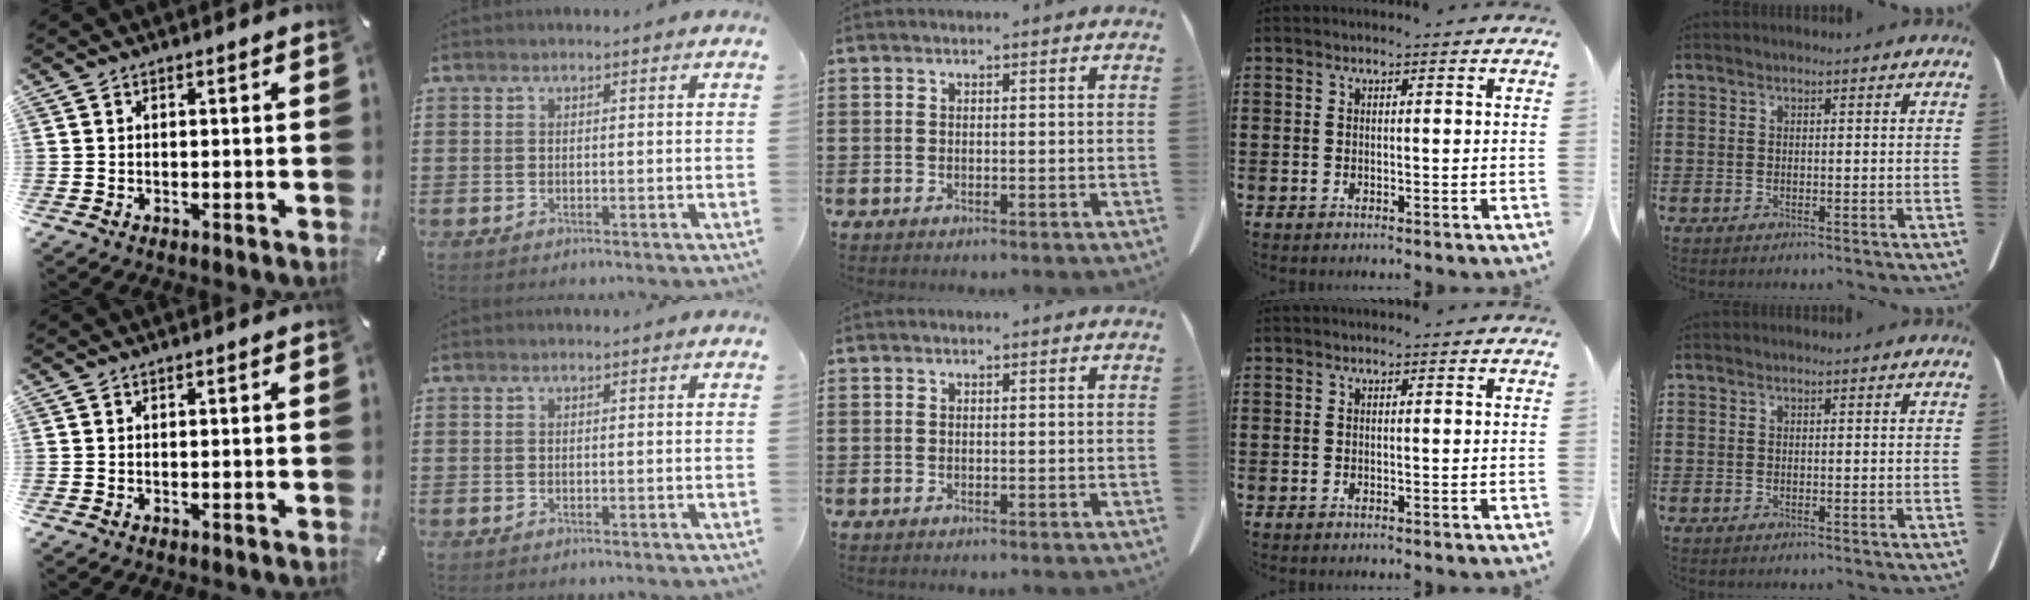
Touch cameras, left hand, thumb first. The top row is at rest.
{}